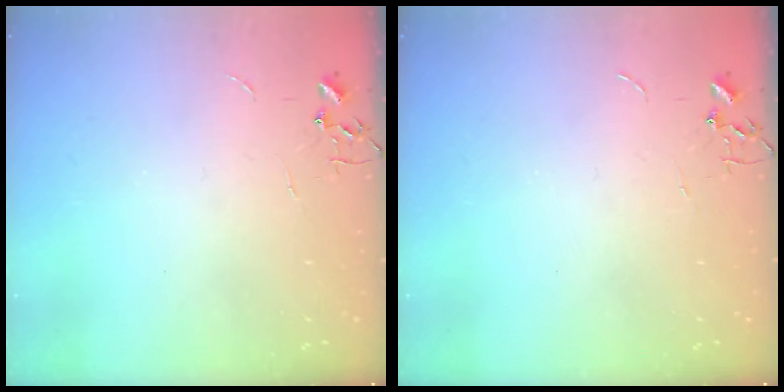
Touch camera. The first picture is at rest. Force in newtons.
{"total": 0.0}